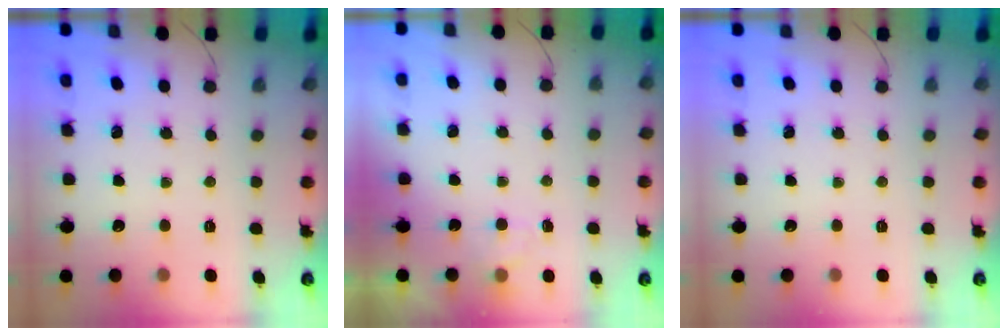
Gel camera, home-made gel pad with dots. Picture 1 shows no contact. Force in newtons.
{"total": 2.0, "press": 1.5, "slide": 1.3}
{"total": 0.0}